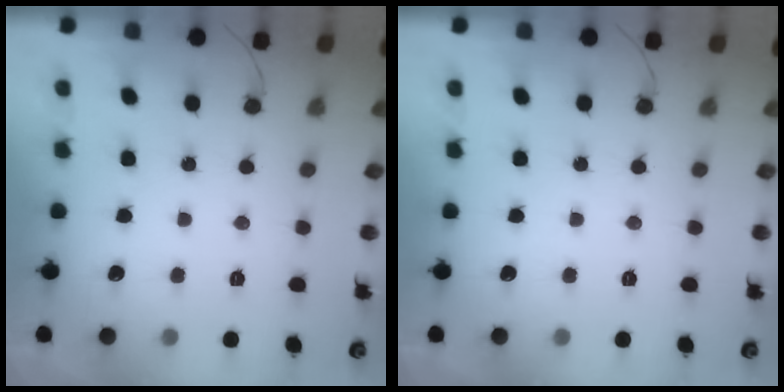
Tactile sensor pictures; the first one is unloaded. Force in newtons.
{"total": 0.0}